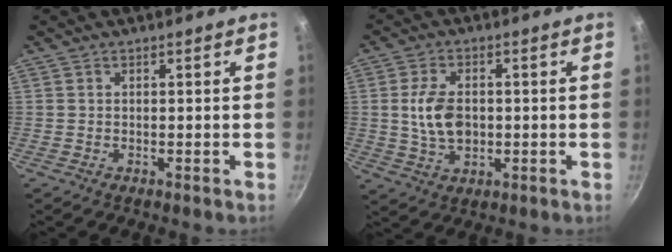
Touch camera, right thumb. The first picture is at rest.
{"total": 8.4, "force": [0.2, 5.4, 6.5], "torque": [-0.111, 0.001, 0.005]}